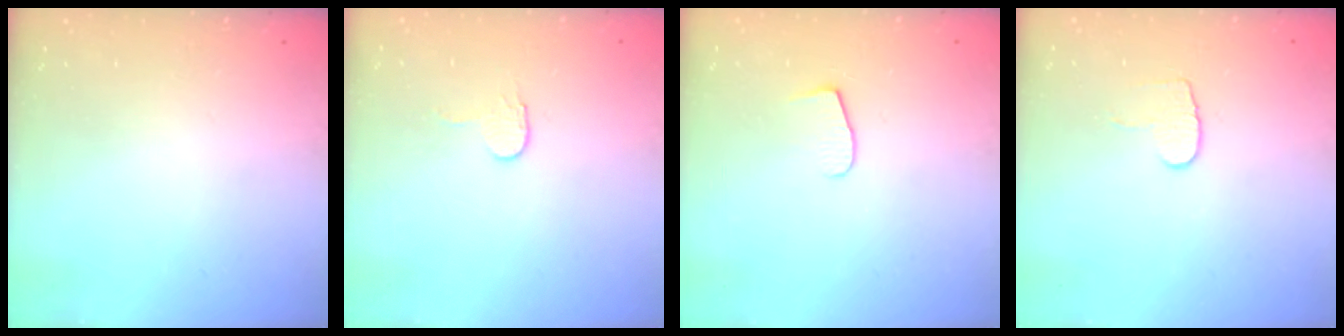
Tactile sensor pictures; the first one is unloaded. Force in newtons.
{"total": 3.2, "press": 3.2, "slide": 0.3}
{"total": 7.5, "press": 7.5, "slide": 0.6}
{"total": 6.6, "press": 6.6, "slide": 0.6}